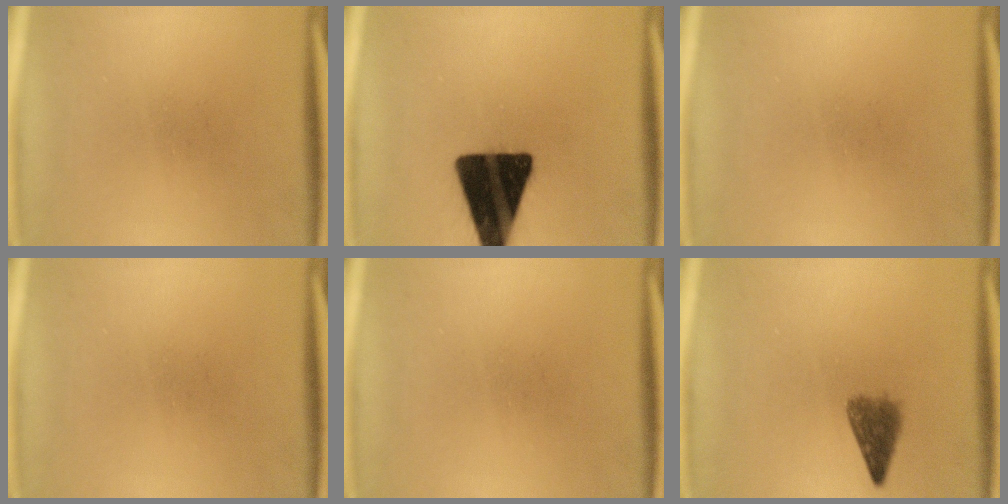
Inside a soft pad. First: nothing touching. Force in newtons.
{"total": 19.6}
{"total": 0.0}
{"total": 0.0}
{"total": 0.0}
{"total": 3.8}